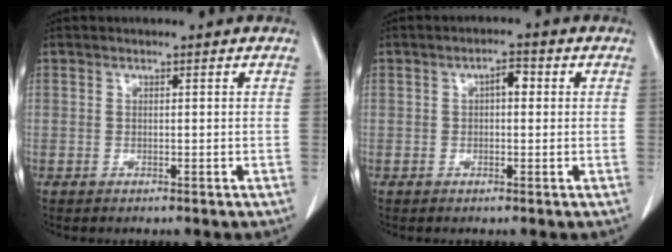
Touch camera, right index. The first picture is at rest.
{"total": 2.5, "force": [0.4, 1.2, 2.2], "torque": [-0.031, 0.012, 0.004]}